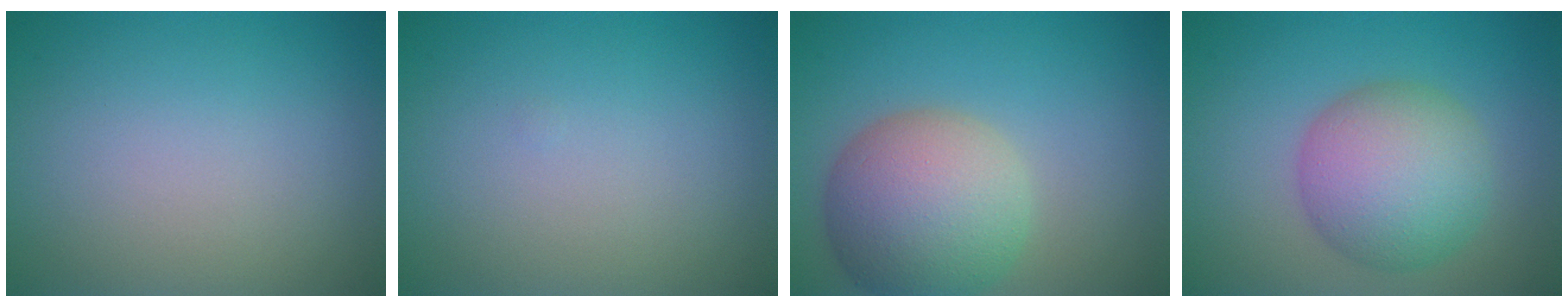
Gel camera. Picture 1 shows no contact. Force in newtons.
{"total": 0.0}
{"total": 8.4, "press": 8.4, "slide": 0.8}
{"total": 7.0, "press": 7.0, "slide": 0.2}